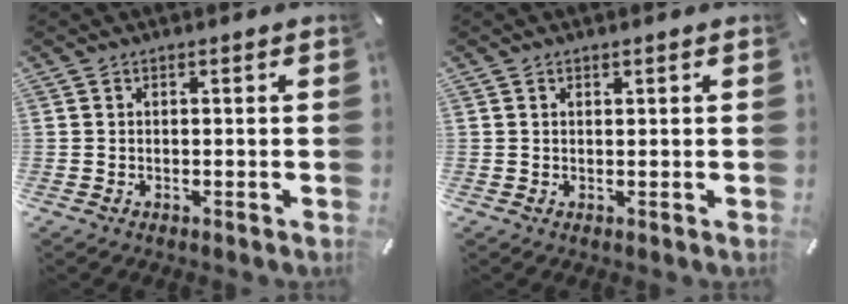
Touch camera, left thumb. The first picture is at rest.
{"total": 0.6, "force": [0.4, 0.3, 0.3], "torque": [-0.005, 0.002, 0.007]}